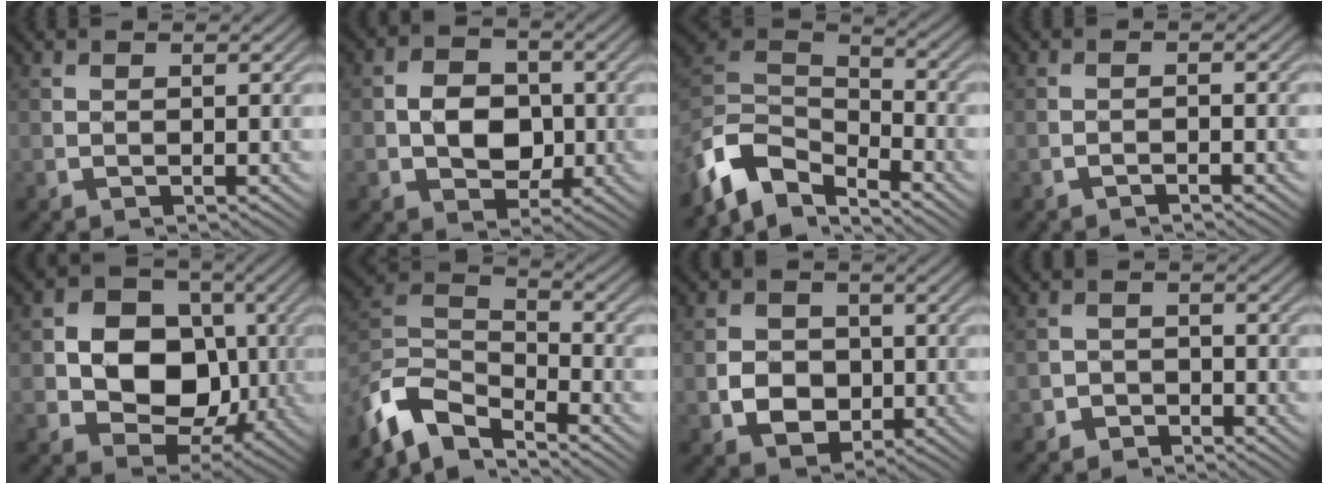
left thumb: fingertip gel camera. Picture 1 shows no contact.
{"total": 5.7, "force": [-0.8, 4.5, 3.3], "torque": [-0.054, -0.003, -0.027]}
{"total": 10.2, "force": [-7.0, 5.2, 5.3], "torque": [-0.121, -0.003, -0.152]}
{"total": 1.0, "force": [-0.9, 0.0, 0.5], "torque": [-0.008, 0.000, -0.017]}
{"total": 11.1, "force": [-0.5, 9.0, 6.4], "torque": [-0.119, -0.003, -0.029]}
{"total": 9.3, "force": [-7.1, 3.8, 4.7], "torque": [-0.105, -0.004, -0.159]}
{"total": 5.2, "force": [-1.1, 4.4, 2.5], "torque": [-0.050, -0.006, -0.029]}
{"total": 2.4, "force": [-1.8, 1.5, 0.2], "torque": [0.011, 0.005, -0.046]}